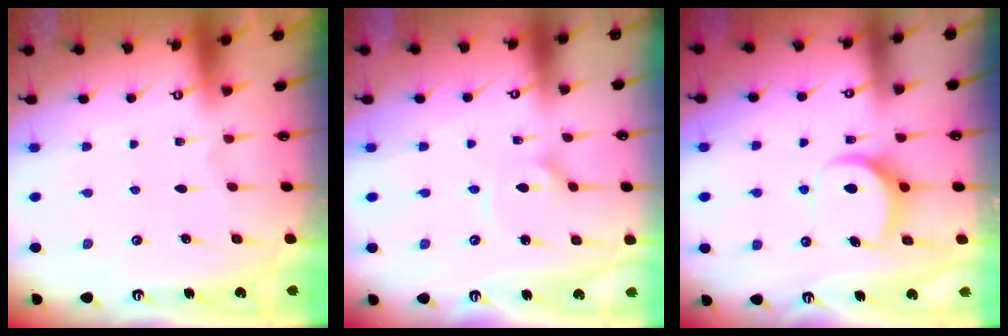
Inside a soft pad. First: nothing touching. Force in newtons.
{"total": 2.3, "press": 2.2, "slide": 0.7}
{"total": 7.8, "press": 7.7, "slide": 0.5}